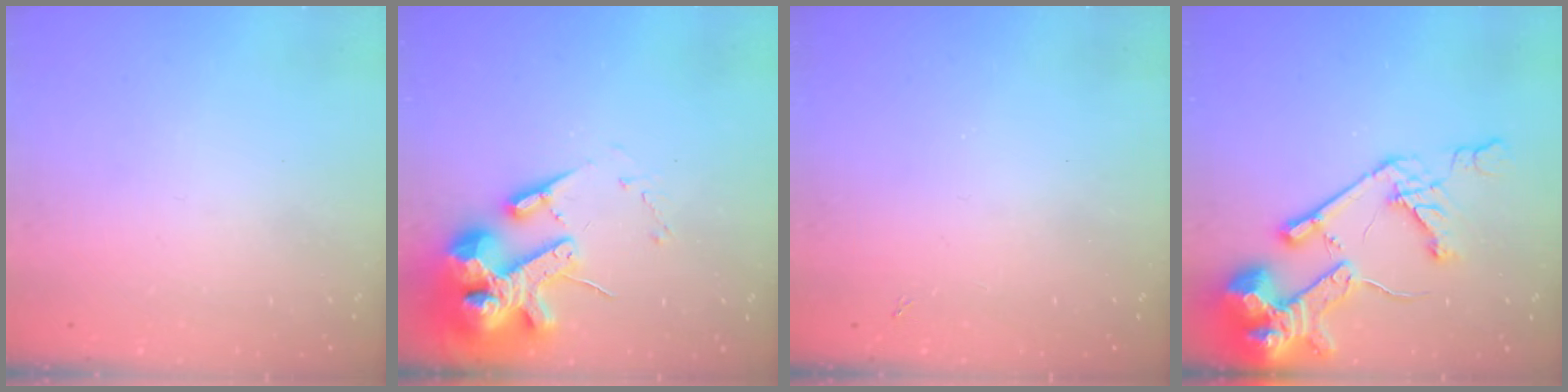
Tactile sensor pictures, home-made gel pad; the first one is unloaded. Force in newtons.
{"total": 18.7, "press": 18.5, "slide": 3.0}
{"total": 1.3, "press": 1.3, "slide": 0.3}
{"total": 18.8, "press": 18.6, "slide": 2.4}